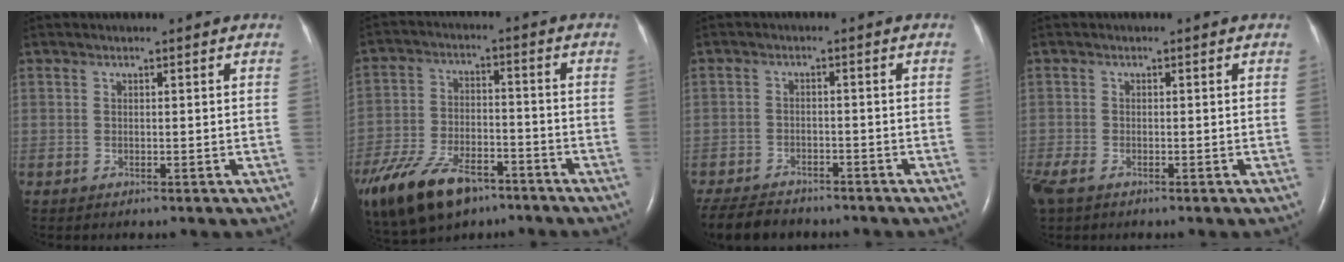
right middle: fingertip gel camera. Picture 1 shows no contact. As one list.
[{"total": 19.4, "force": [-12.8, 9.4, 11.1], "torque": [-0.274, -0.019, -0.224]}, {"total": 9.1, "force": [-7.9, 3.3, 3.2], "torque": [-0.061, -0.012, -0.121]}, {"total": 4.5, "force": [-3.1, 2.0, 2.6], "torque": [-0.069, -0.014, -0.056]}]